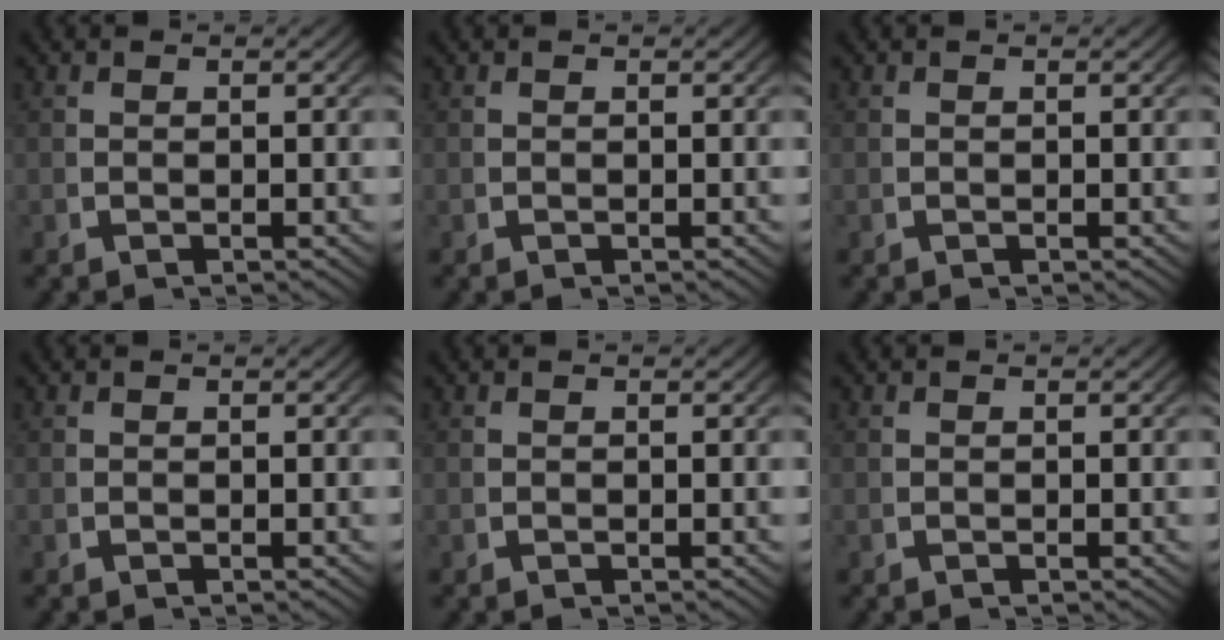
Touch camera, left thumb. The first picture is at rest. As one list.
[{"total": 0.0}, {"total": 0.0}, {"total": 0.0}, {"total": 0.0}, {"total": 0.0}]